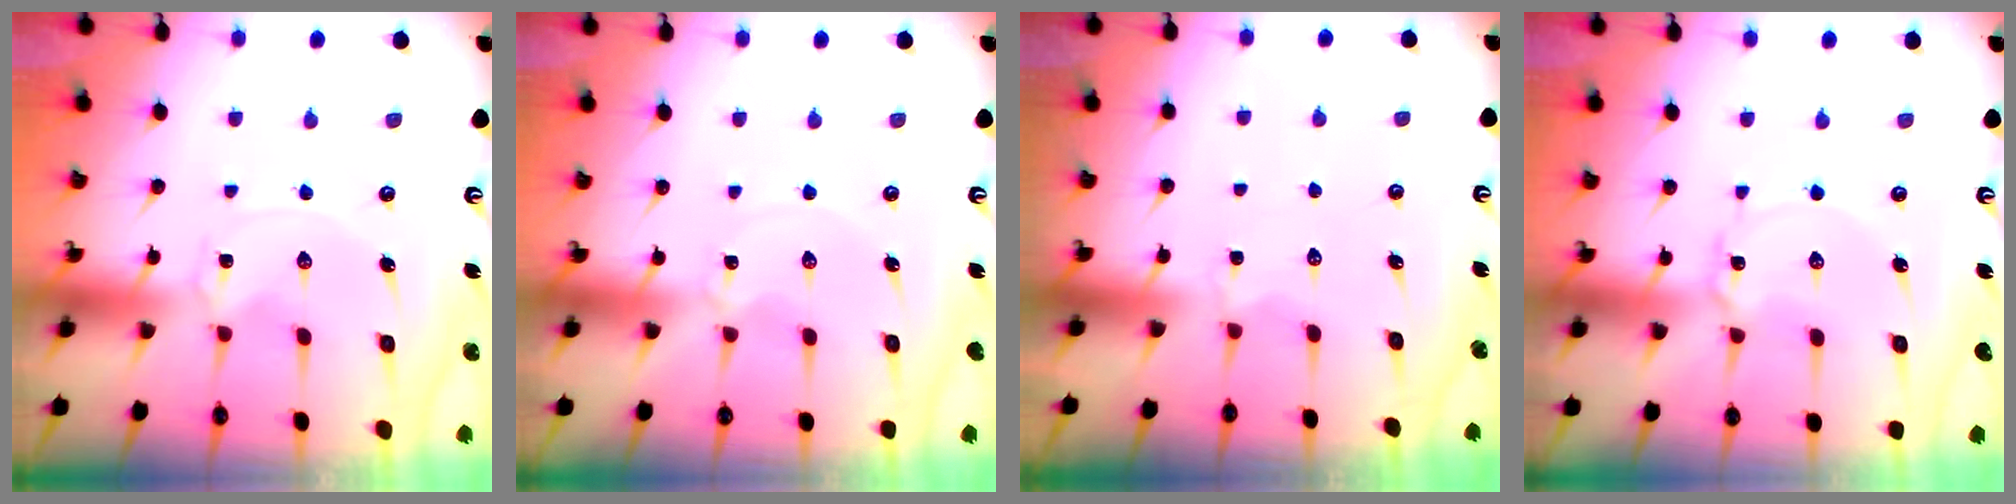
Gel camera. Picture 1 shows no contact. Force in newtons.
{"total": 0.0}
{"total": 2.0, "press": 1.7, "slide": 1.0}
{"total": 2.4, "press": 2.4, "slide": 0.1}